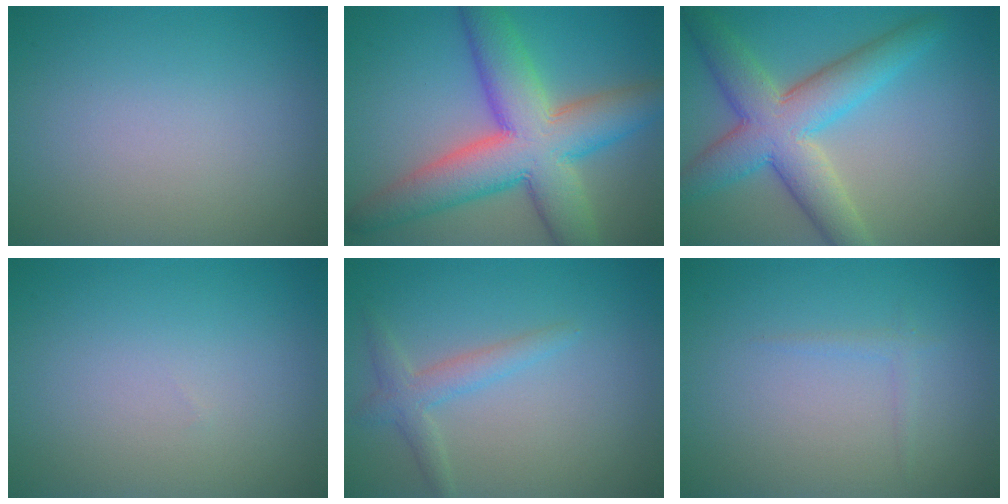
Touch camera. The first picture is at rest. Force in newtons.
{"total": 10.9, "press": 10.9, "slide": 0.4}
{"total": 7.6, "press": 7.6, "slide": 0.2}
{"total": 0.0}
{"total": 2.2, "press": 2.2, "slide": 0.1}
{"total": 0.9, "press": 0.8, "slide": 0.1}